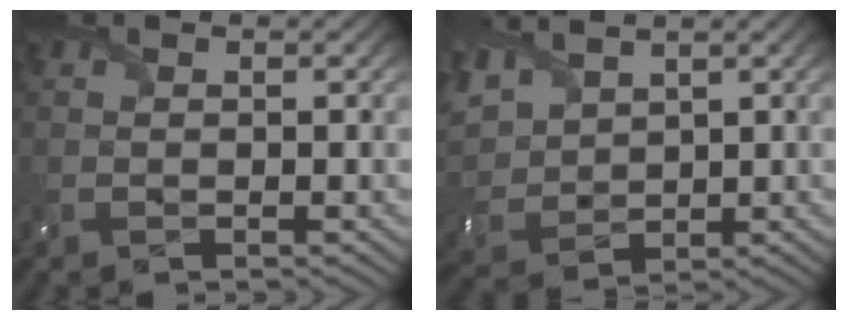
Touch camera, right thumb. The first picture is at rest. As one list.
[{"total": 7.1, "force": [3.8, 4.0, 4.5], "torque": [-0.147, 0.011, 0.072]}]